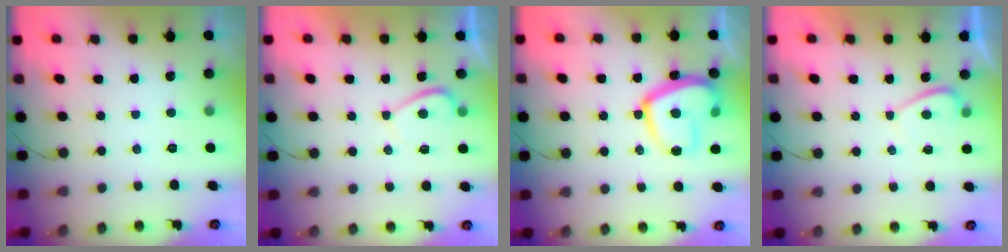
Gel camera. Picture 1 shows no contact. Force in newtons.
{"total": 2.9, "press": 2.8, "slide": 0.6}
{"total": 16.0, "press": 15.9, "slide": 1.4}
{"total": 2.3, "press": 2.2, "slide": 0.8}